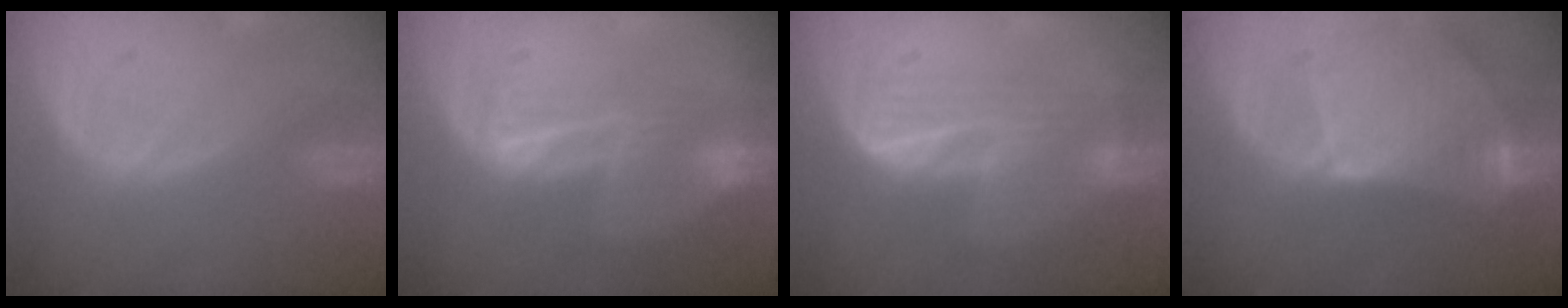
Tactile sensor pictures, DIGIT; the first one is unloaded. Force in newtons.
{"total": 6.6, "press": 5.6, "slide": 3.6}
{"total": 7.1, "press": 5.8, "slide": 4.1}
{"total": 9.6, "press": 8.5, "slide": 4.5}